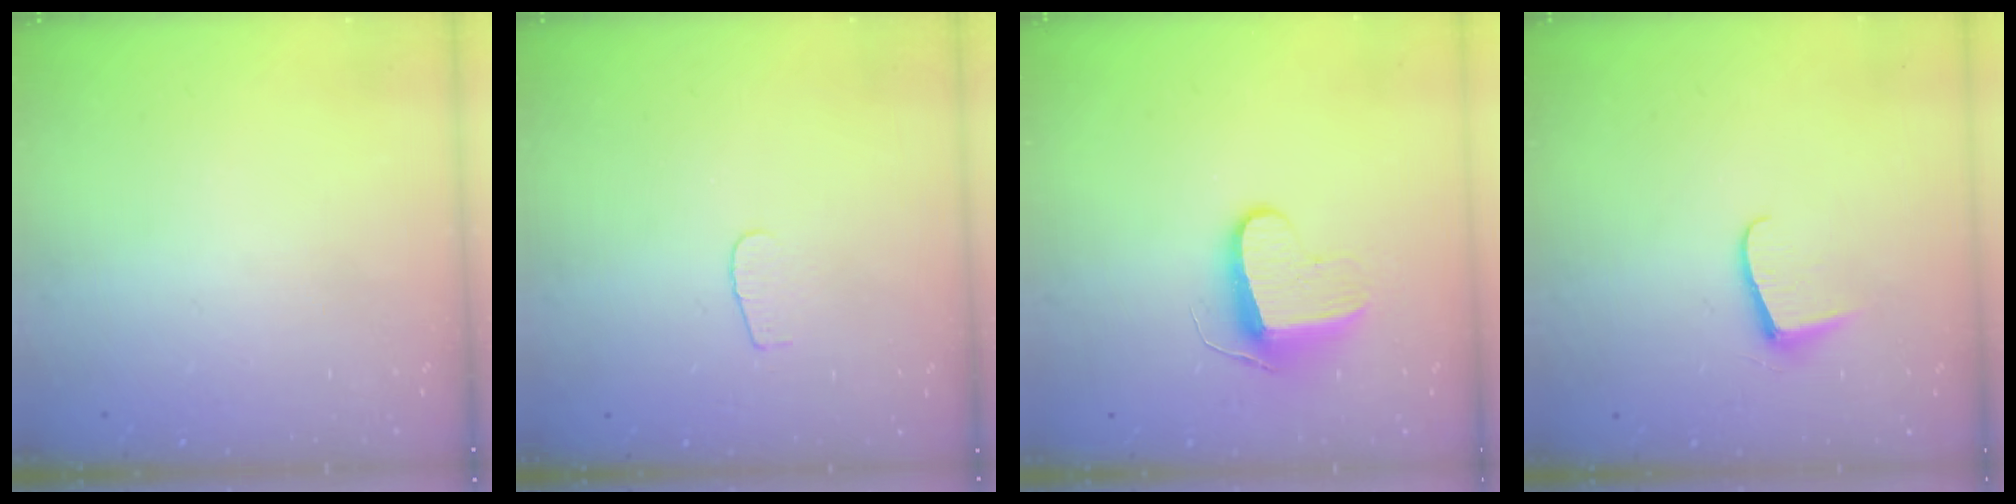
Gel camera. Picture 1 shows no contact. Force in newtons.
{"total": 3.3, "press": 3.3, "slide": 0.4}
{"total": 9.0, "press": 9.0, "slide": 0.6}
{"total": 5.9, "press": 5.9, "slide": 0.6}